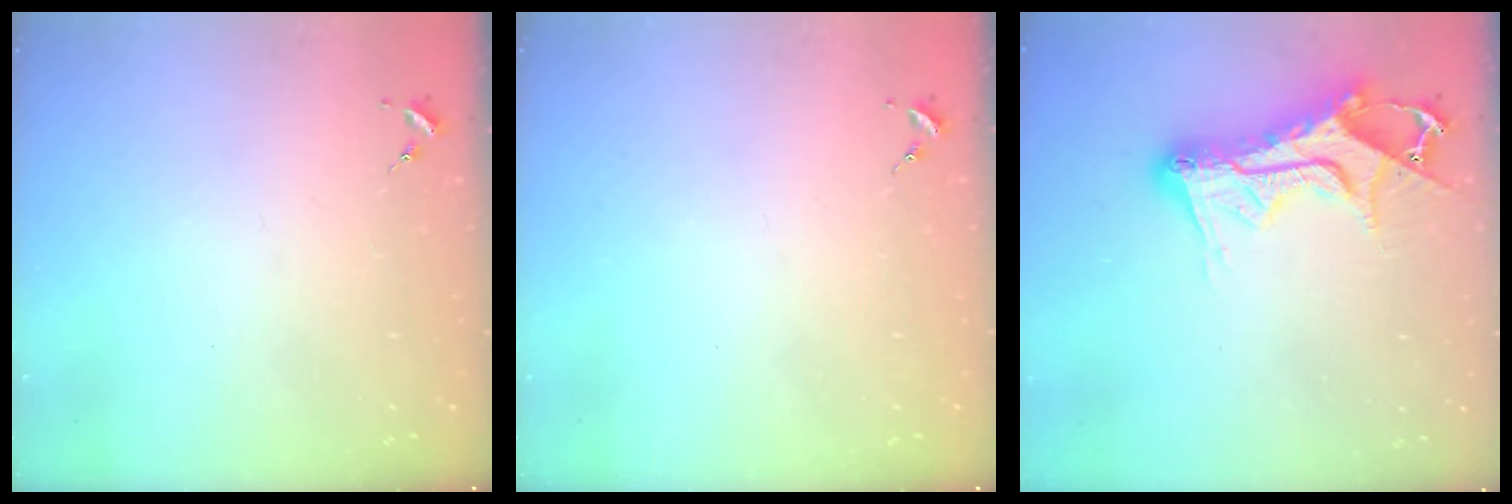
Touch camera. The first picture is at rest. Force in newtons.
{"total": 0.0}
{"total": 16.2, "press": 16.2, "slide": 1.4}